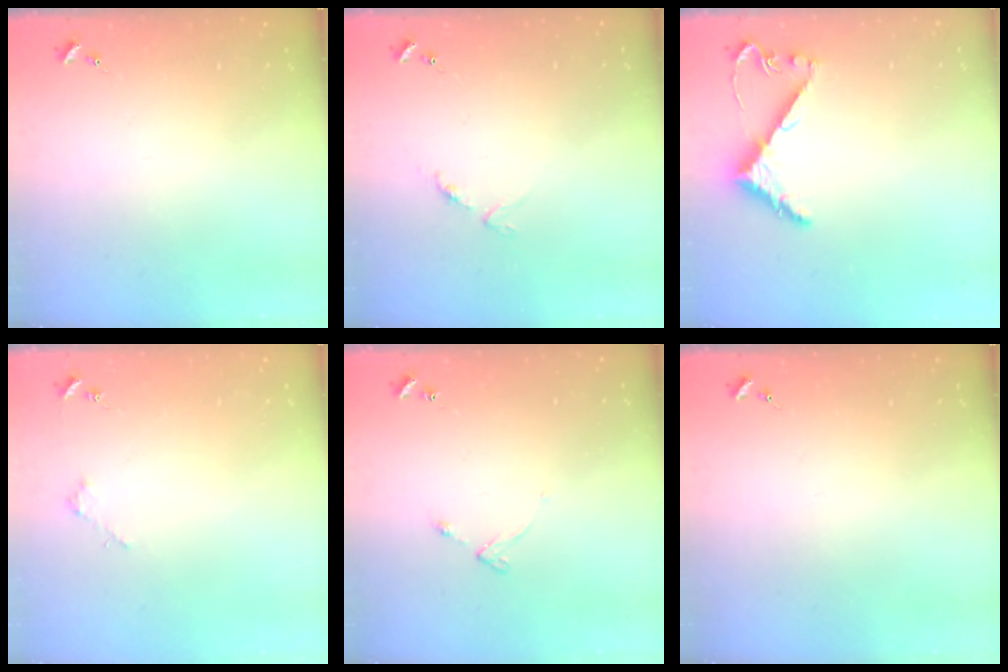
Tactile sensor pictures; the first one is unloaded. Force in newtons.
{"total": 3.2, "press": 3.2, "slide": 0.4}
{"total": 5.2, "press": 5.2, "slide": 0.4}
{"total": 1.8, "press": 1.8, "slide": 0.2}
{"total": 4.3, "press": 4.2, "slide": 0.5}
{"total": 0.0}